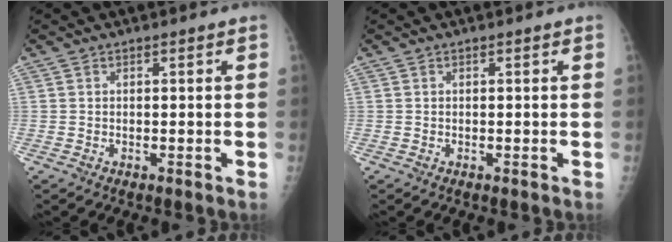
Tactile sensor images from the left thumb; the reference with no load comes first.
{"total": 0.0}